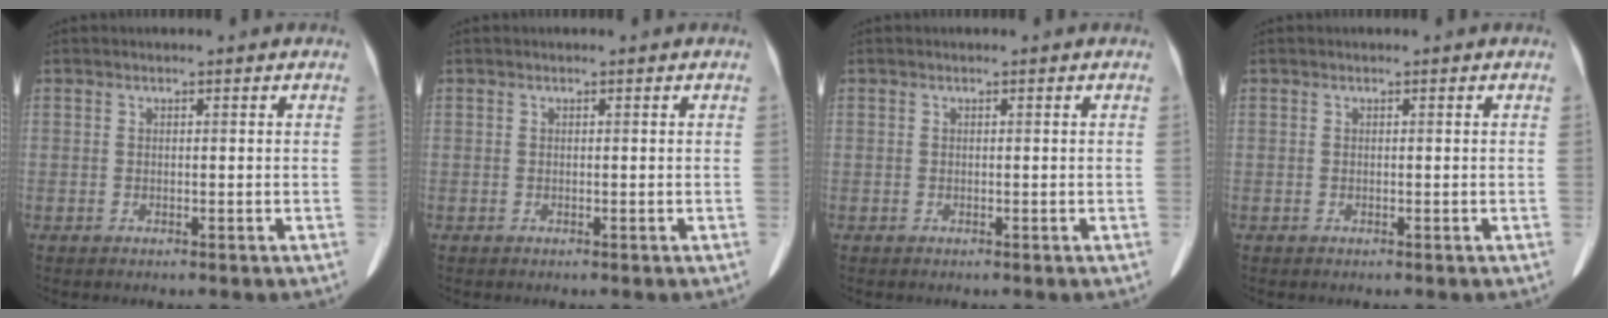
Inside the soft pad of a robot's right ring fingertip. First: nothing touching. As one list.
[{"total": 0.0}, {"total": 0.0}, {"total": 0.0}]